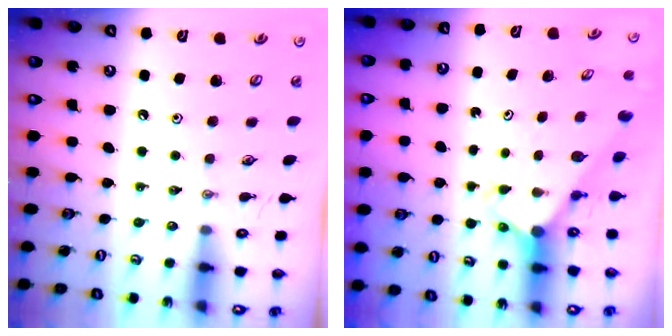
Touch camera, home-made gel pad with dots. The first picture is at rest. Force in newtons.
{"total": 2.7, "press": 2.7, "slide": 0.2}